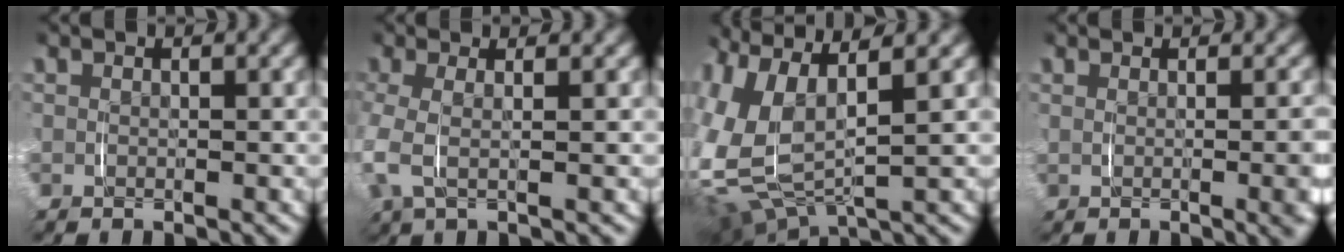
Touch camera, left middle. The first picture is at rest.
{"total": 3.6, "force": [-0.1, 1.7, 3.2], "torque": [-0.093, -0.008, 0.002]}
{"total": 13.2, "force": [0.9, 10.4, 8.1], "torque": [-0.238, -0.034, 0.019]}
{"total": 3.2, "force": [0.3, 0.4, 3.1], "torque": [-0.027, 0.005, 0.003]}